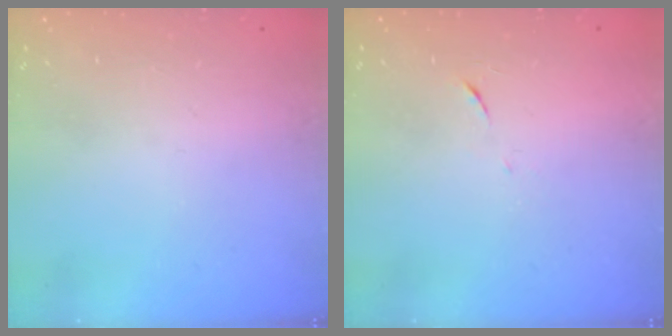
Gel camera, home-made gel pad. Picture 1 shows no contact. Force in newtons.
{"total": 6.2, "press": 6.1, "slide": 0.7}